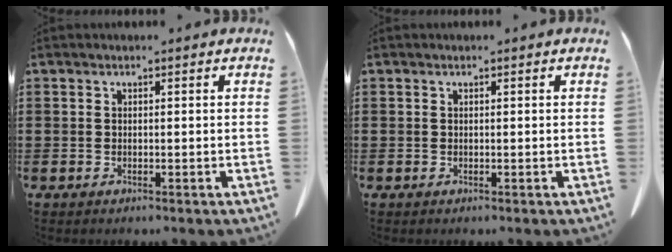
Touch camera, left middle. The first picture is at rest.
{"total": 0.0}